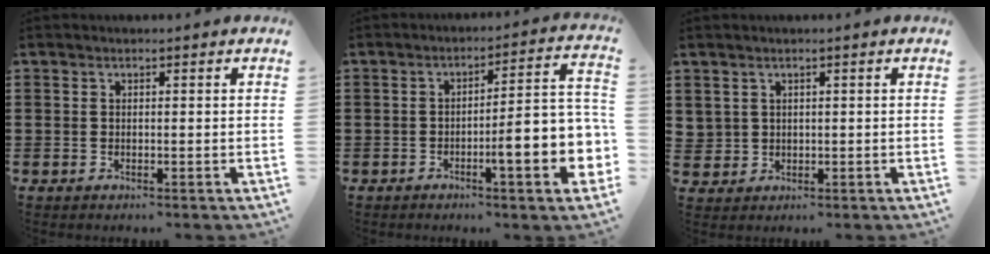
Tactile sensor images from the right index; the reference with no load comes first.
{"total": 9.7, "force": [-2.6, 1.7, 9.2], "torque": [-0.127, -0.026, -0.049]}
{"total": 1.4, "force": [0.9, 1.0, 0.1], "torque": [-0.010, 0.003, 0.019]}